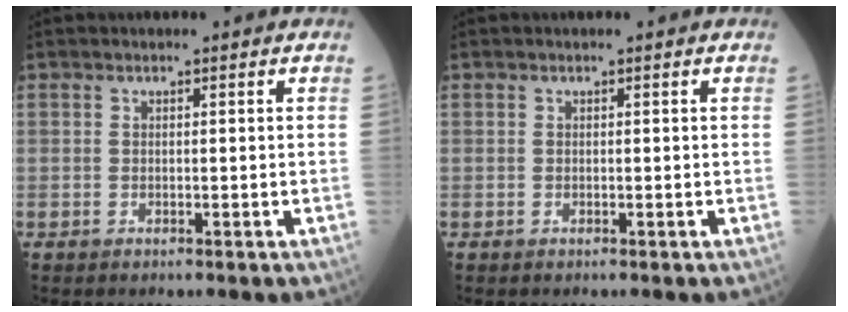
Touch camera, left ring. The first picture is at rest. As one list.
[{"total": 0.0}]